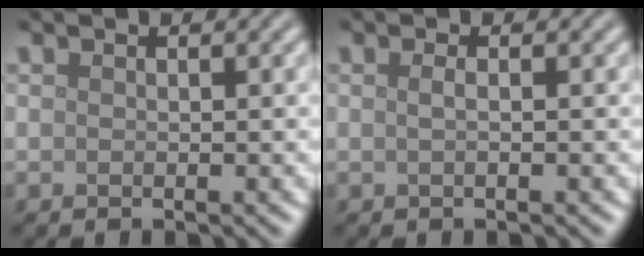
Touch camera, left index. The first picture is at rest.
{"total": 0.9, "force": [0.0, 0.3, 0.8], "torque": [-0.015, 0.003, -0.003]}